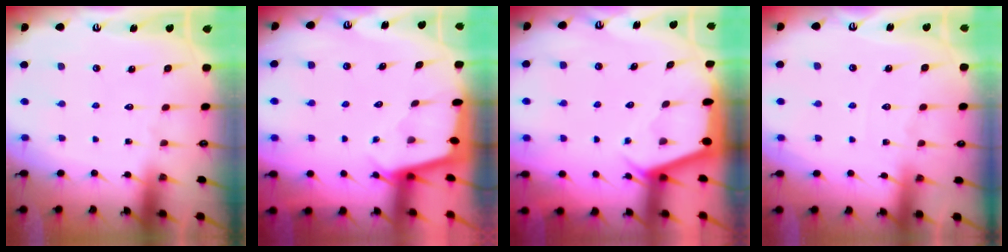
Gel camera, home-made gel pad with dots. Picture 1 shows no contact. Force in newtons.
{"total": 2.0, "press": 2.0, "slide": 0.2}
{"total": 2.2, "press": 2.2, "slide": 0.3}
{"total": 4.0, "press": 3.9, "slide": 0.6}